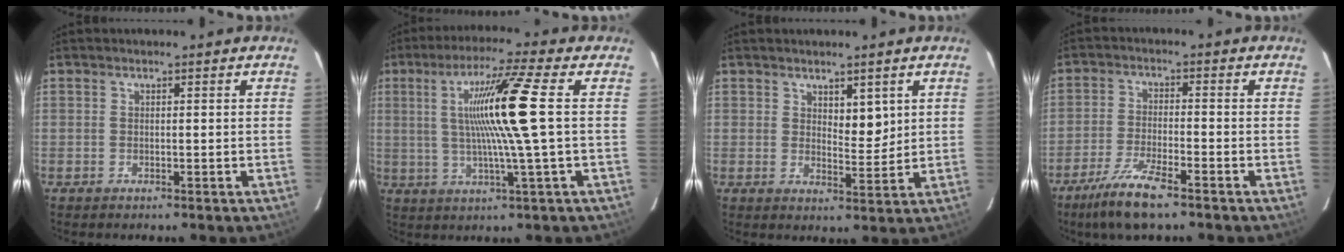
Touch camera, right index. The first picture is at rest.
{"total": 12.3, "force": [1.4, -2.0, 12.1], "torque": [-0.220, 0.001, 0.025]}
{"total": 3.8, "force": [1.9, 1.7, 2.9], "torque": [-0.044, -0.007, 0.034]}
{"total": 7.8, "force": [-5.5, 0.7, 5.6], "torque": [-0.115, -0.020, -0.101]}